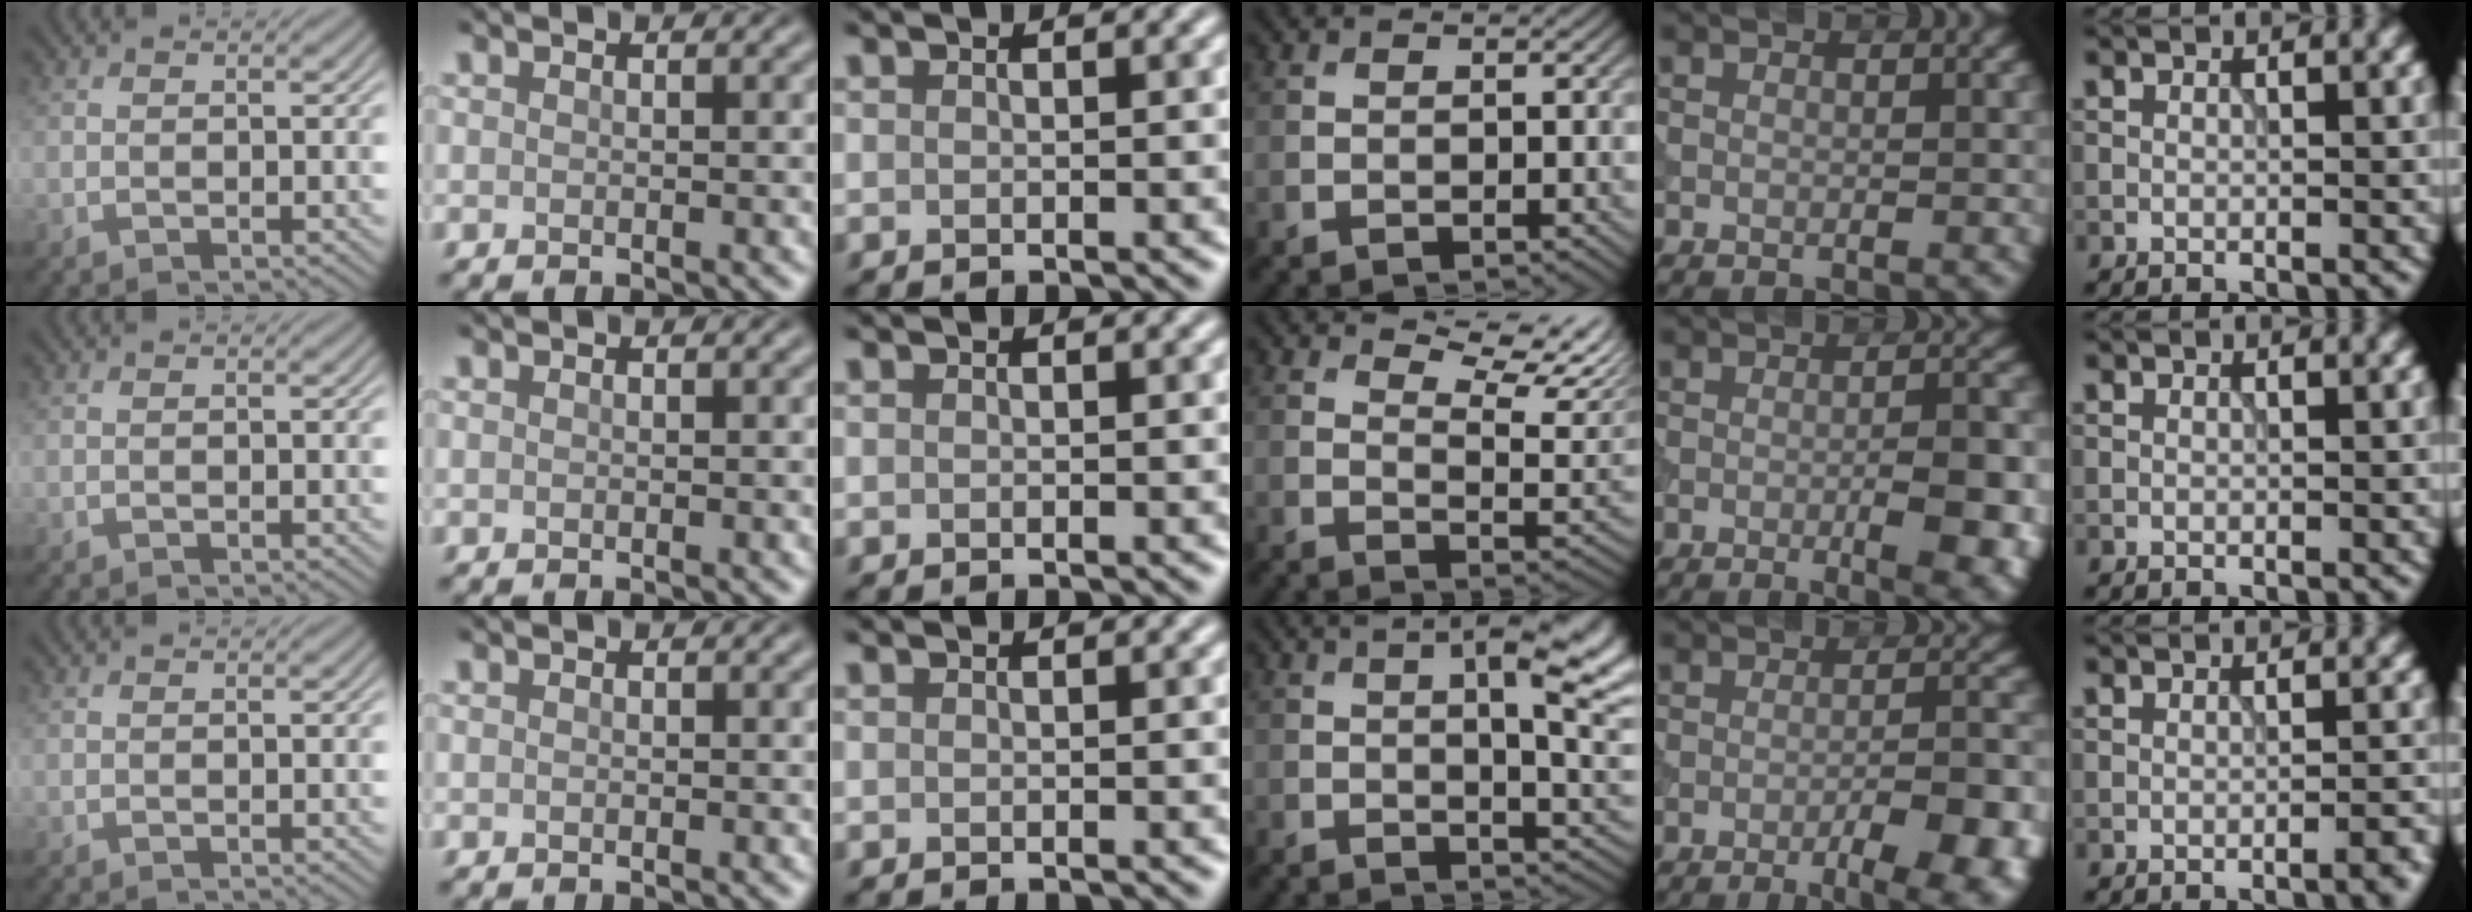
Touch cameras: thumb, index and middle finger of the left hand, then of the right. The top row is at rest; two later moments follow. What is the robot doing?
{"motion": "dispense", "object": "syringe"}